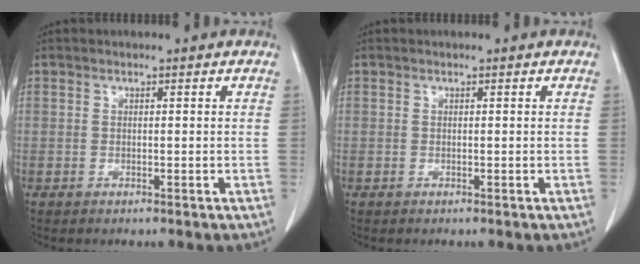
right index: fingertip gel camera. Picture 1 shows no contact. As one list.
[{"total": 0.0}]